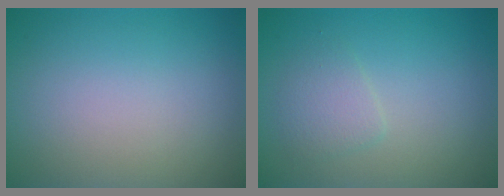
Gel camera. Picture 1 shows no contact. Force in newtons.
{"total": 1.8, "press": 1.8, "slide": 0.1}